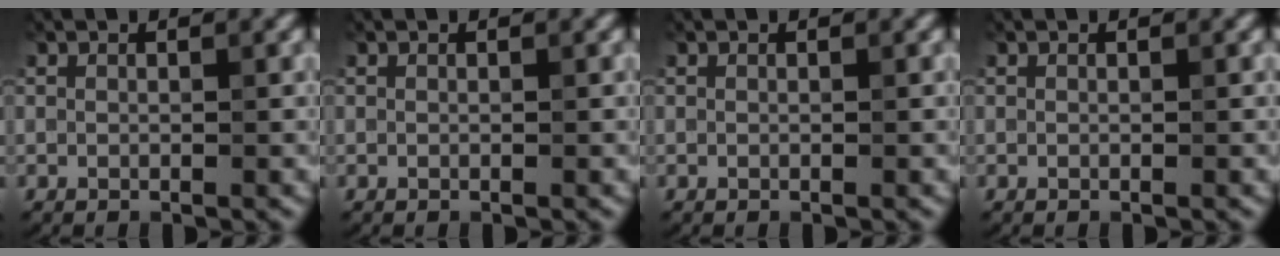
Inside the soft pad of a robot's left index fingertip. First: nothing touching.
{"total": 0.0}
{"total": 0.0}
{"total": 0.0}